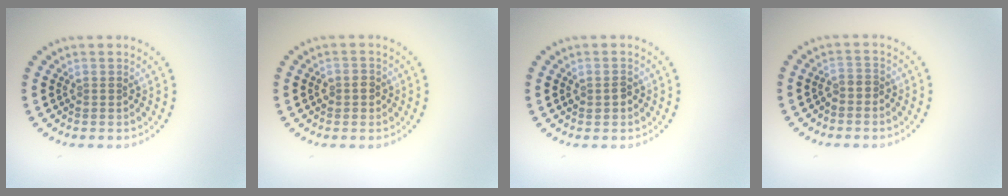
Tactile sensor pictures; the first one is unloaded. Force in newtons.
{"total": 1.4, "press": 1.3, "slide": 0.5}
{"total": 1.2, "press": 1.2, "slide": 0.1}
{"total": 0.9, "press": 0.7, "slide": 0.6}